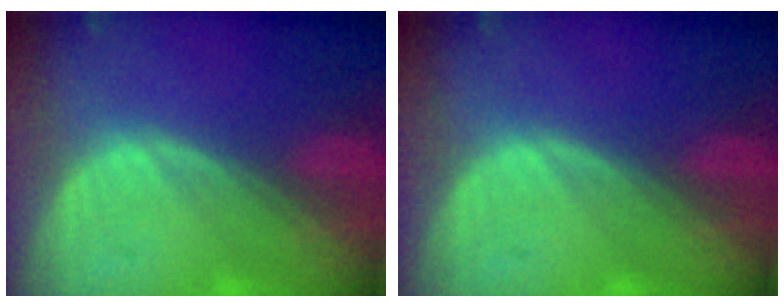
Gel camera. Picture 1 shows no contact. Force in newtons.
{"total": 0.0}